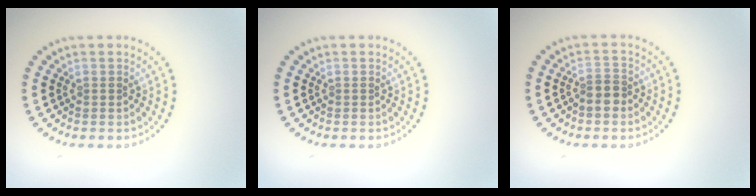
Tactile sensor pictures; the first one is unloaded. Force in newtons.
{"total": 0.0}
{"total": 2.1, "press": 1.7, "slide": 1.1}